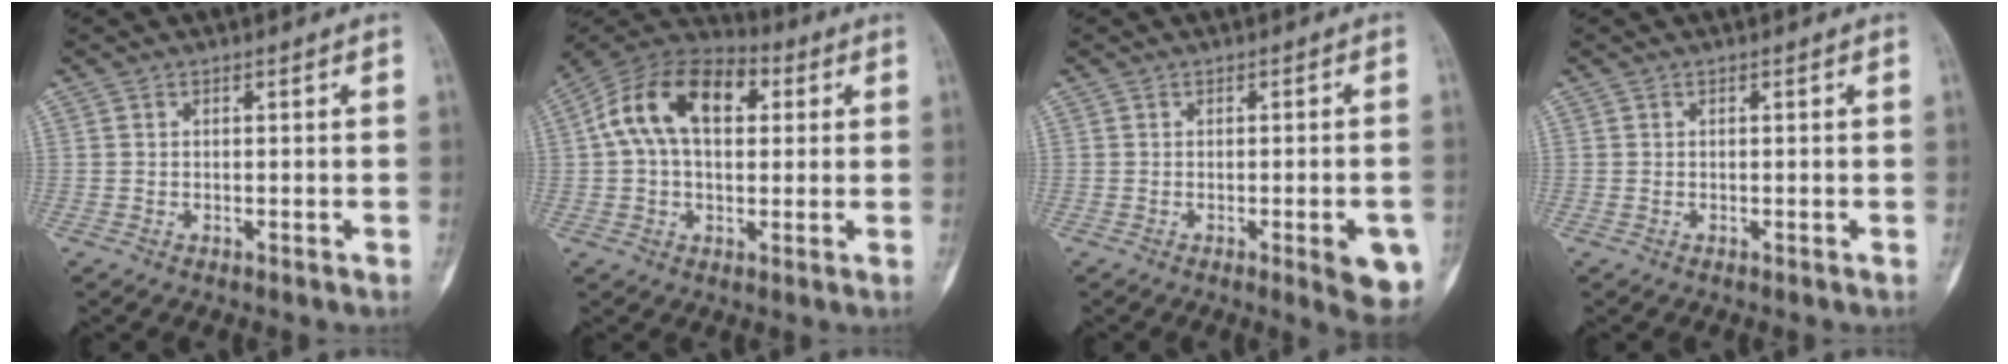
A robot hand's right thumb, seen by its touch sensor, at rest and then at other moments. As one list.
[{"total": 16.2, "force": [3.6, 10.1, 12.2], "torque": [-0.195, 0.029, 0.051]}, {"total": 7.5, "force": [-2.7, 1.7, 6.8], "torque": [-0.065, -0.002, -0.027]}, {"total": 0.0}]